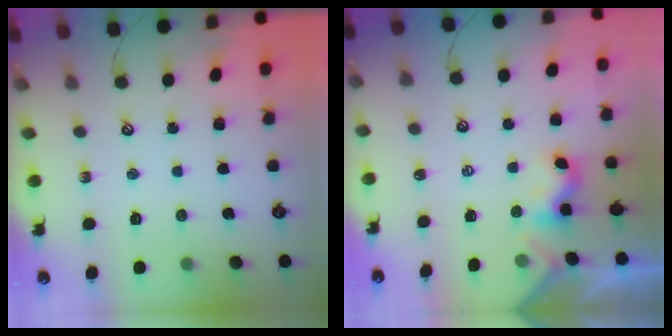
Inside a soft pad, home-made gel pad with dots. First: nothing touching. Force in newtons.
{"total": 2.3, "press": 2.3, "slide": 0.0}